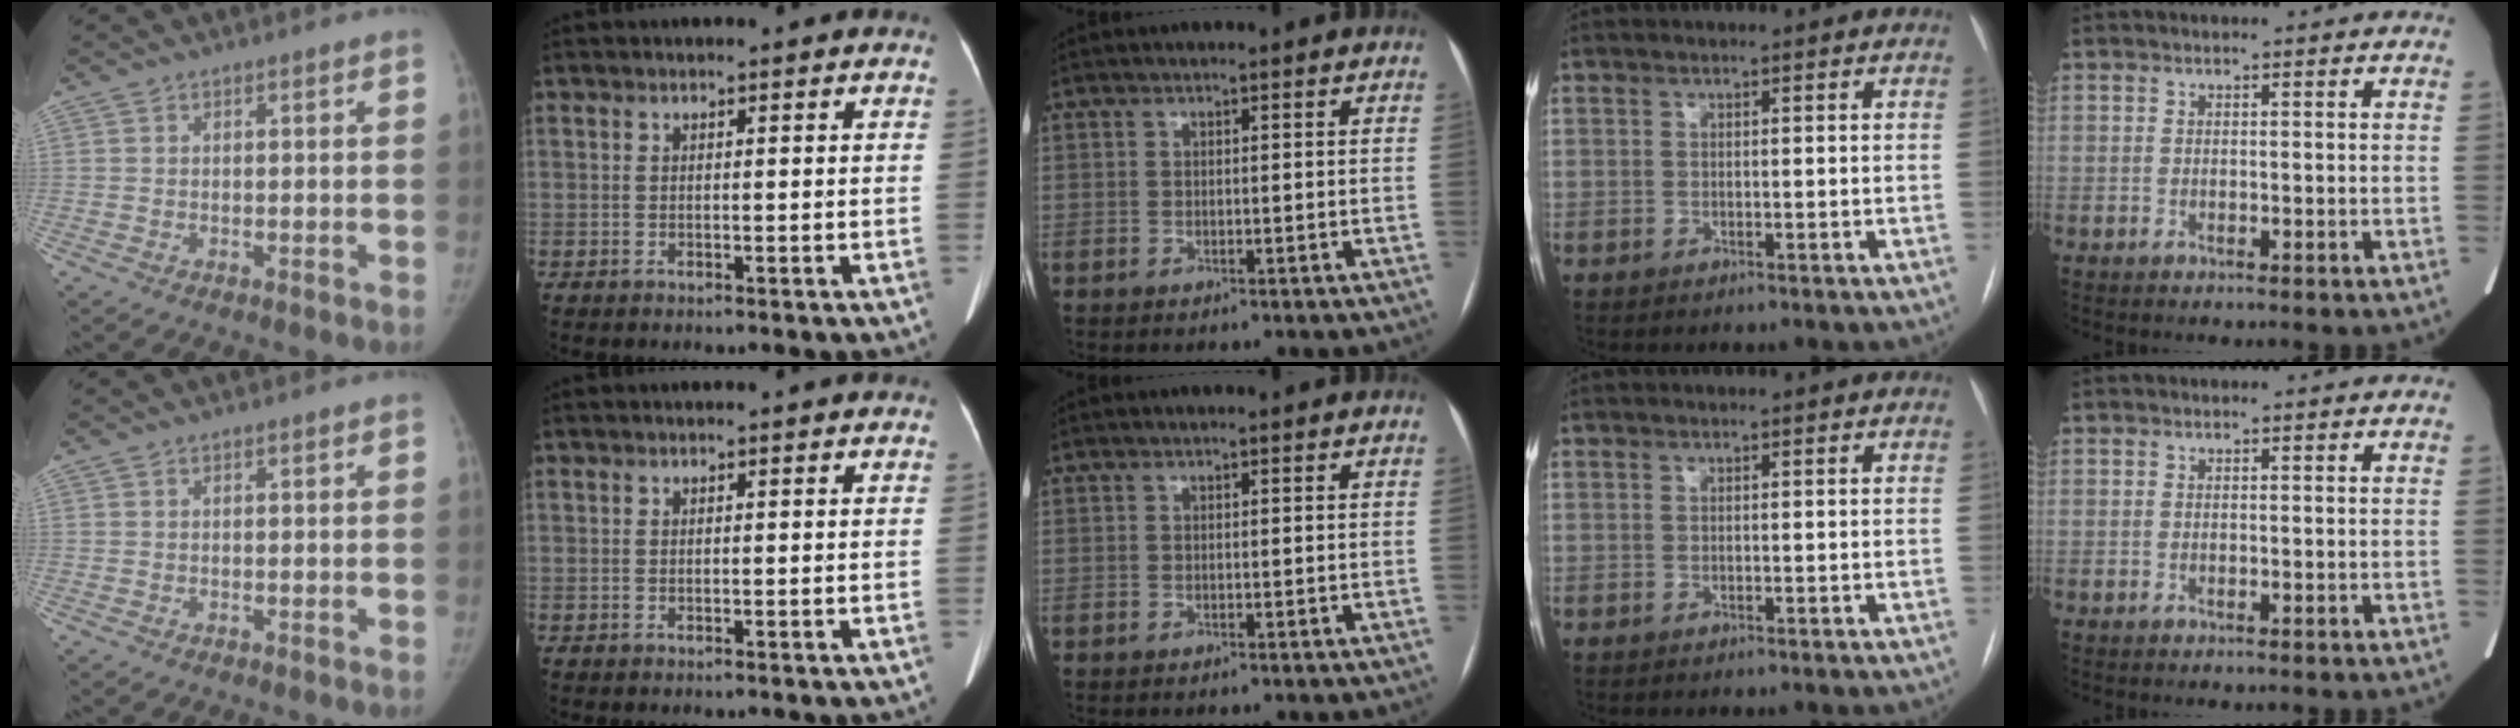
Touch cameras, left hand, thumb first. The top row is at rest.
{}